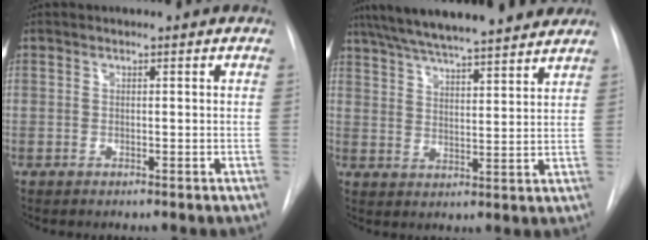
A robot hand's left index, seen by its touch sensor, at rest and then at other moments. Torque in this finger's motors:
{"motor_torque": [0.18, -1.04, 0.49, 0.21]}